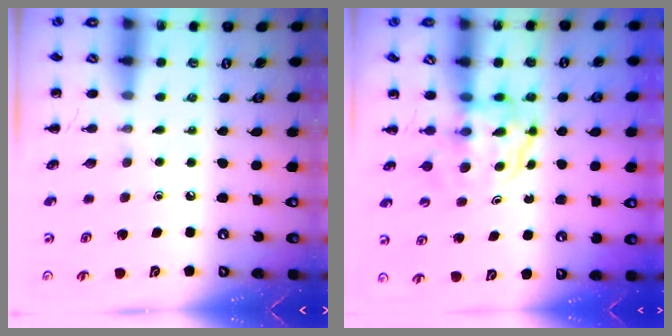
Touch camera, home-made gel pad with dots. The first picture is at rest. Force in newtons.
{"total": 3.9, "press": 3.9, "slide": 0.2}